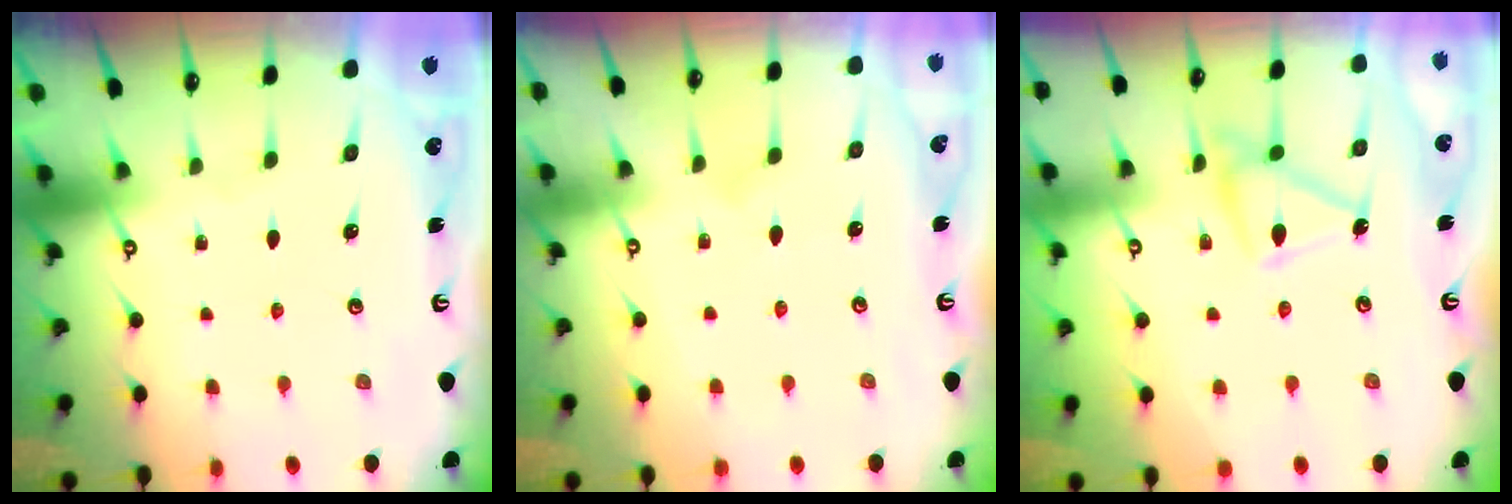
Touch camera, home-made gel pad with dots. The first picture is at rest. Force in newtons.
{"total": 5.3, "press": 5.3, "slide": 0.3}
{"total": 12.9, "press": 12.9, "slide": 0.3}